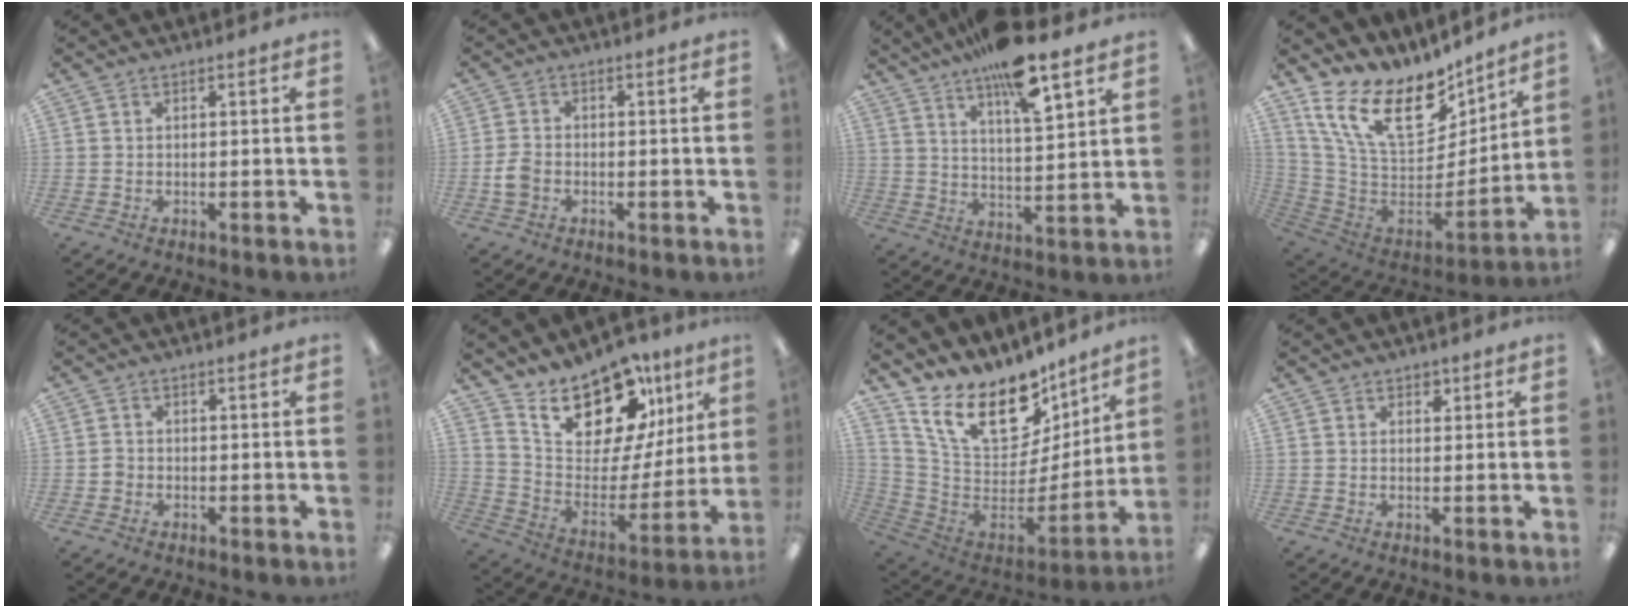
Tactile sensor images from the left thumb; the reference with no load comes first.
{"total": 3.8, "force": [-1.2, 2.9, 2.1], "torque": [-0.042, 0.007, -0.023]}
{"total": 12.8, "force": [9.7, 2.8, 7.8], "torque": [-0.129, -0.053, 0.165]}
{"total": 20.9, "force": [12.9, 10.8, 12.4], "torque": [-0.223, -0.093, 0.231]}
{"total": 1.4, "force": [-0.3, 1.3, 0.3], "torque": [-0.006, 0.005, -0.009]}
{"total": 19.8, "force": [16.0, 8.7, 7.8], "torque": [-0.127, -0.122, 0.282]}
{"total": 20.4, "force": [14.3, 9.1, 11.2], "torque": [-0.195, -0.109, 0.255]}
{"total": 1.8, "force": [1.2, 1.3, 0.3], "torque": [0.000, 0.000, 0.020]}